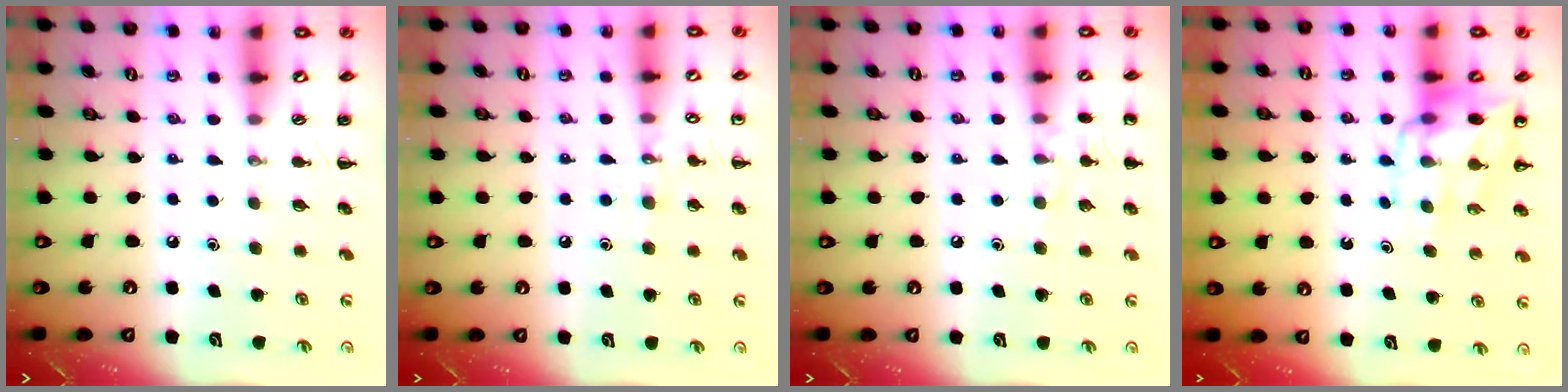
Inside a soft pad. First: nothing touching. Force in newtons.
{"total": 6.9, "press": 6.7, "slide": 1.7}
{"total": 7.4, "press": 7.1, "slide": 2.1}
{"total": 11.6, "press": 11.2, "slide": 3.1}